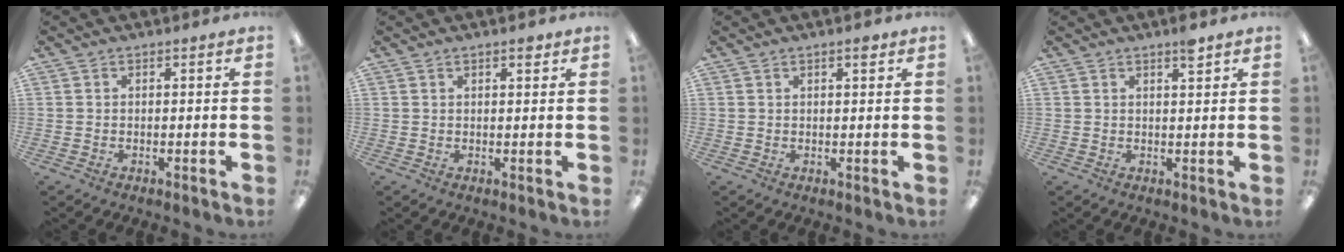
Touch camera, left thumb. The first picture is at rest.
{"total": 2.0, "force": [1.4, 0.7, 1.3], "torque": [-0.010, -0.005, 0.020]}
{"total": 1.8, "force": [1.3, 0.5, 1.2], "torque": [-0.017, -0.001, 0.019]}
{"total": 2.8, "force": [2.1, 0.4, 1.8], "torque": [-0.026, -0.005, 0.033]}